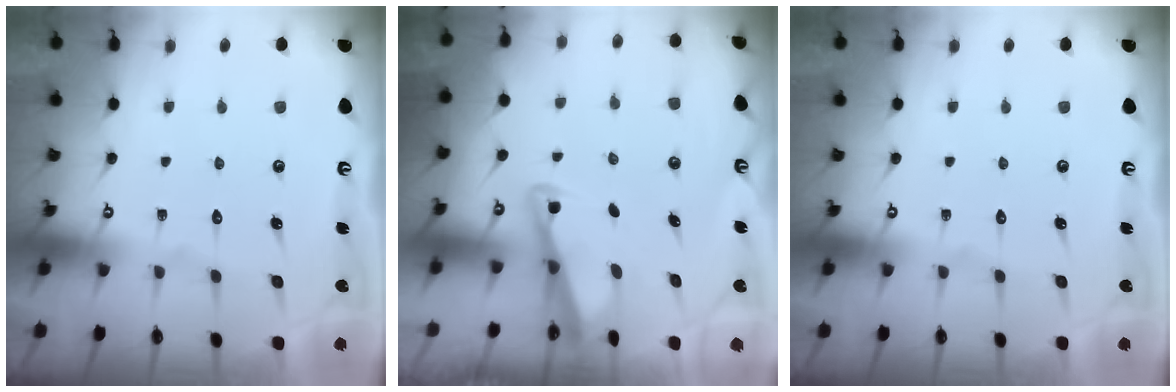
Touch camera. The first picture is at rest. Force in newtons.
{"total": 2.8, "press": 2.8, "slide": 0.3}
{"total": 0.0}